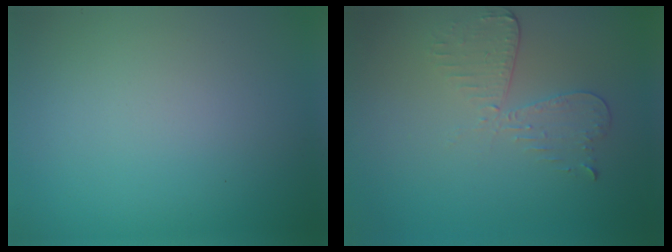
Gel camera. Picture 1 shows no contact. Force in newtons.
{"total": 3.0, "press": 2.6, "slide": 1.5}